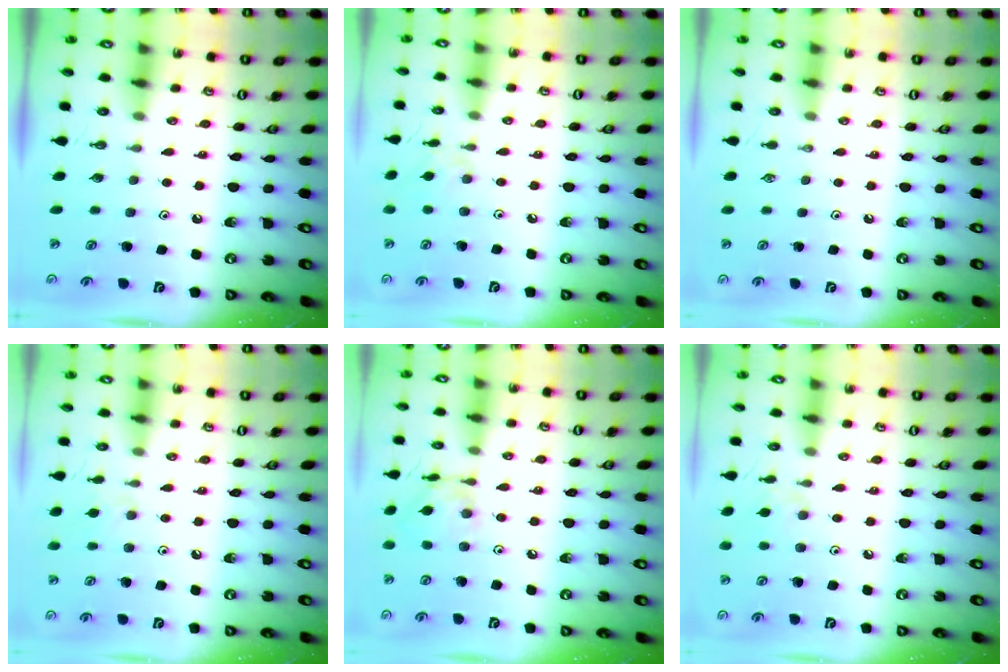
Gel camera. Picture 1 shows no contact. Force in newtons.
{"total": 2.3, "press": 2.3, "slide": 0.4}
{"total": 0.0}
{"total": 5.7, "press": 5.6, "slide": 0.8}
{"total": 10.1, "press": 10.1, "slide": 0.9}
{"total": 2.4, "press": 2.4, "slide": 0.4}